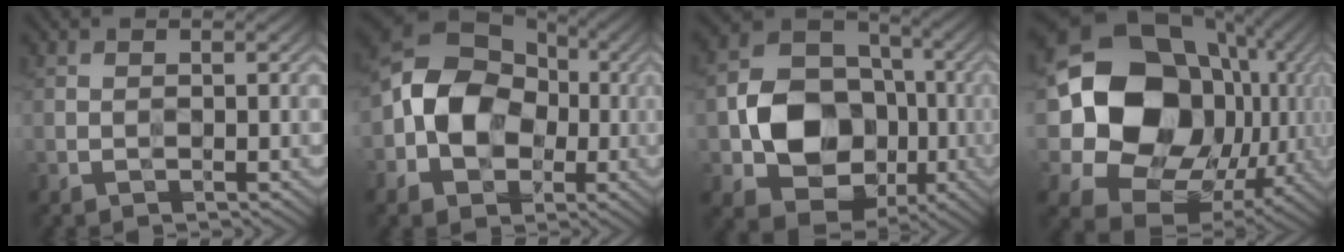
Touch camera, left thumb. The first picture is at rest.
{"total": 10.3, "force": [-1.3, 8.1, 6.3], "torque": [-0.122, 0.002, -0.044]}
{"total": 13.0, "force": [-2.6, 10.3, 7.4], "torque": [-0.138, -0.014, -0.058]}
{"total": 19.9, "force": [0.8, 16.9, 10.4], "torque": [-0.230, -0.027, 0.025]}